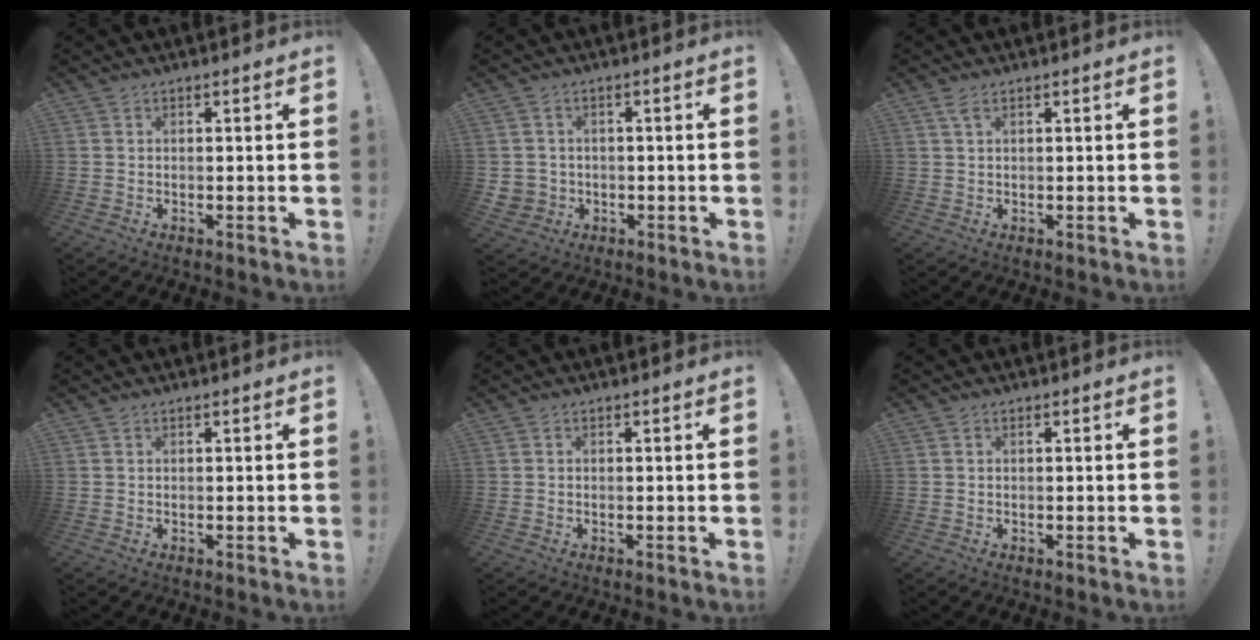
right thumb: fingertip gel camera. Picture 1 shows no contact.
{"total": 3.9, "force": [0.2, 3.7, 1.0], "torque": [-0.029, 0.002, 0.007]}
{"total": 2.0, "force": [1.0, 0.4, 1.7], "torque": [-0.030, -0.001, 0.015]}
{"total": 0.0}
{"total": 0.0}
{"total": 0.0}